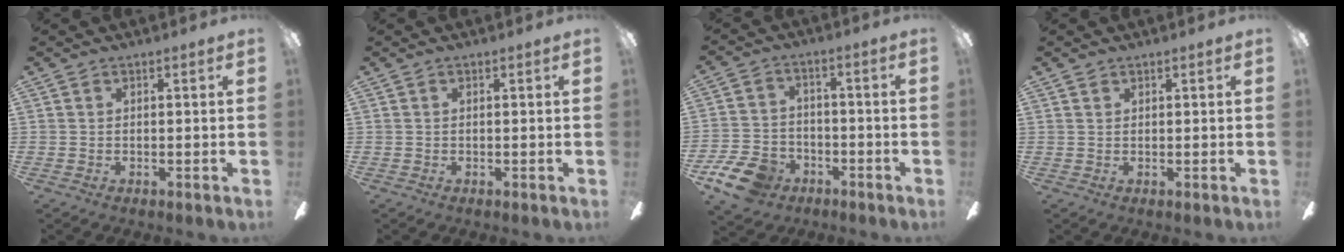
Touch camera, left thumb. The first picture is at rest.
{"total": 0.0}
{"total": 10.8, "force": [-6.6, 6.9, 5.0], "torque": [-0.116, 0.040, -0.122]}
{"total": 0.7, "force": [0.6, 0.3, 0.0], "torque": [-0.001, 0.001, 0.011]}